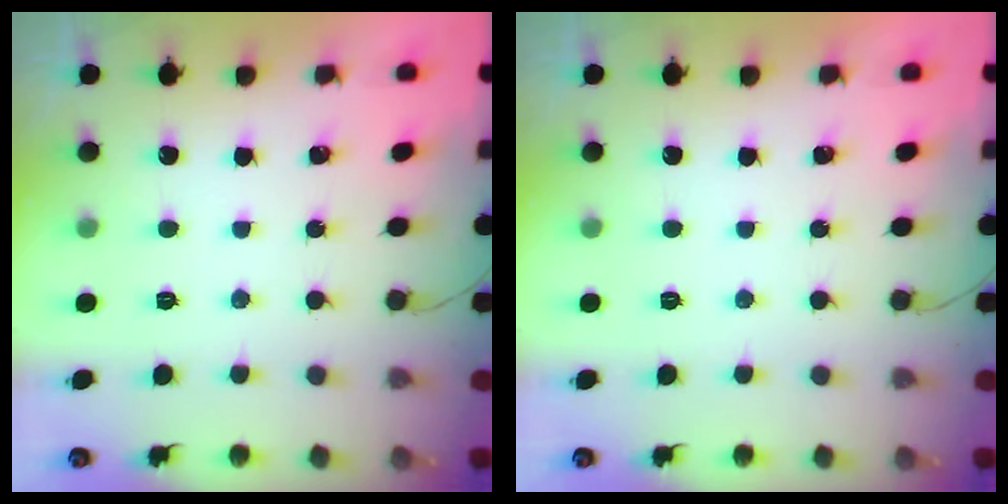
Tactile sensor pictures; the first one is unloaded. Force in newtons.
{"total": 0.0}